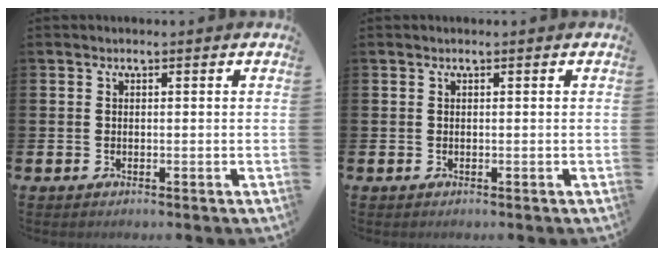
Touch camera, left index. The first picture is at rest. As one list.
[{"total": 0.0}]